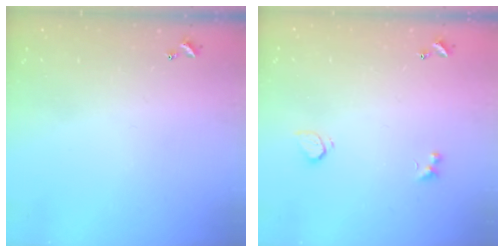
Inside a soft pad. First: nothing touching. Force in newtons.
{"total": 2.1, "press": 1.8, "slide": 1.2}